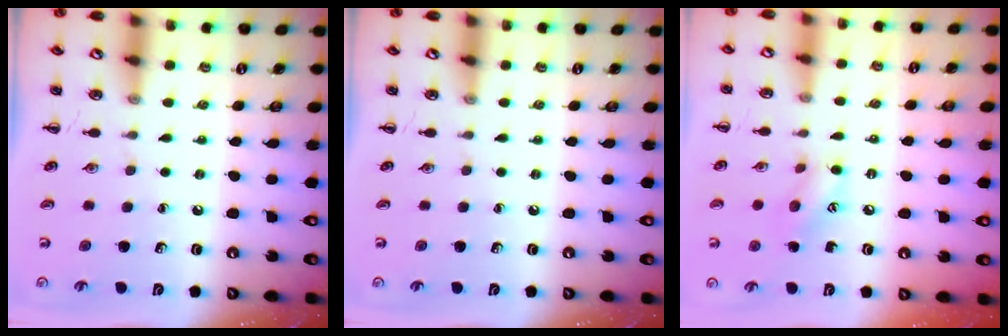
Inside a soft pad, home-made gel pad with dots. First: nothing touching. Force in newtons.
{"total": 0.0}
{"total": 7.4, "press": 7.3, "slide": 0.6}